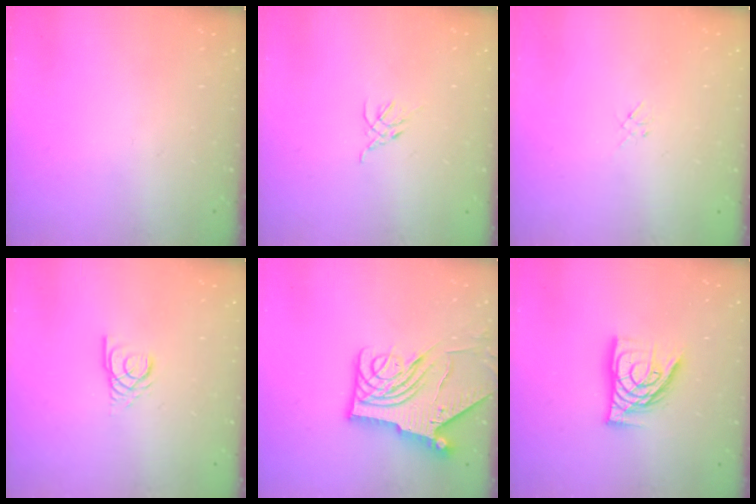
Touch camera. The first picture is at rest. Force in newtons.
{"total": 2.7, "press": 2.6, "slide": 0.7}
{"total": 1.3, "press": 1.2, "slide": 0.5}
{"total": 2.9, "press": 2.9, "slide": 0.1}
{"total": 12.4, "press": 12.3, "slide": 1.4}
{"total": 12.9, "press": 12.8, "slide": 1.4}